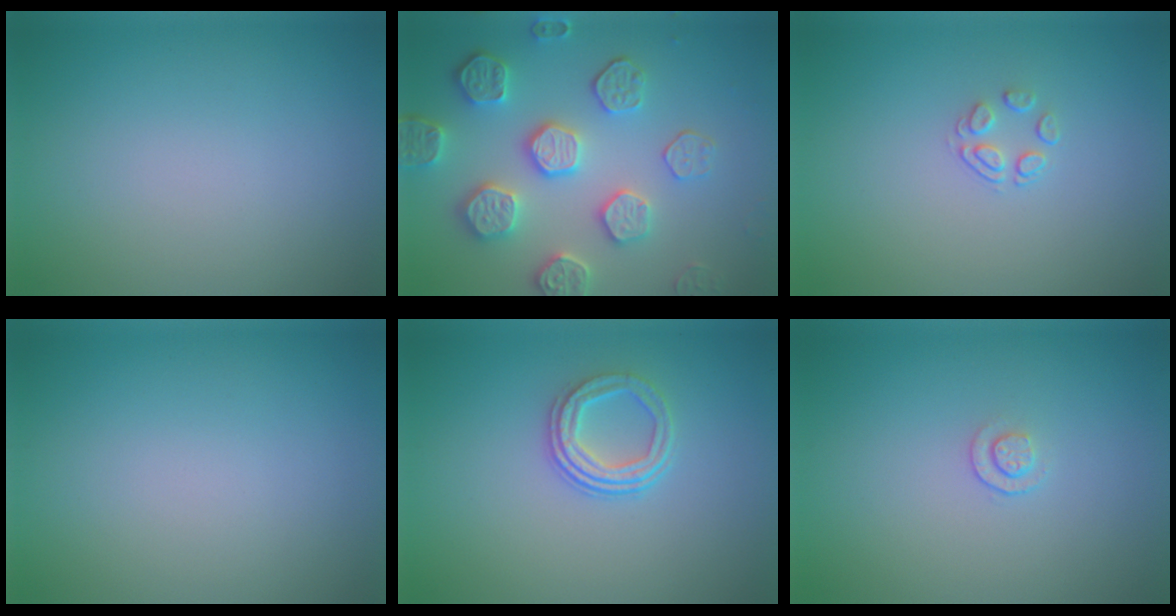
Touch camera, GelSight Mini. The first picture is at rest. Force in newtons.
{"total": 5.6, "press": 5.1, "slide": 2.2}
{"total": 1.5, "press": 0.8, "slide": 1.3}
{"total": 0.0}
{"total": 3.2, "press": 2.5, "slide": 2.0}
{"total": 0.9, "press": 0.6, "slide": 0.7}